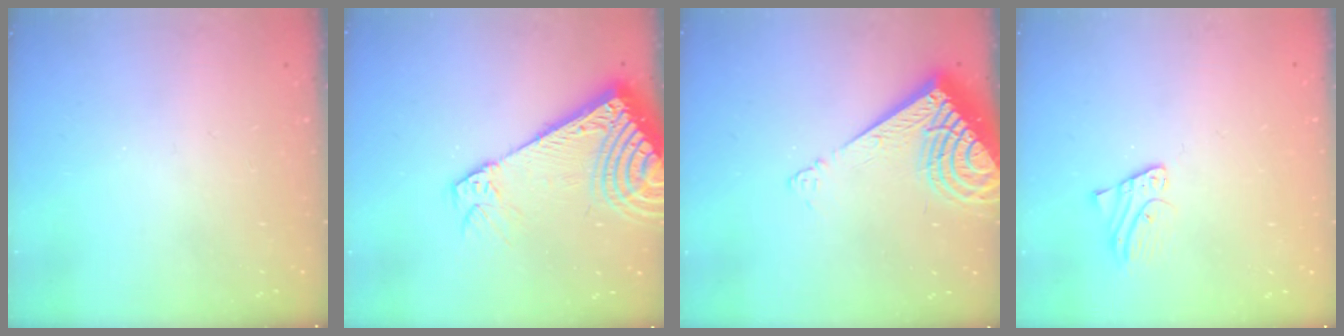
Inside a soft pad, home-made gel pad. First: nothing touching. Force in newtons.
{"total": 15.2, "press": 15.0, "slide": 2.4}
{"total": 10.7, "press": 10.6, "slide": 1.5}
{"total": 2.7, "press": 2.7, "slide": 0.2}